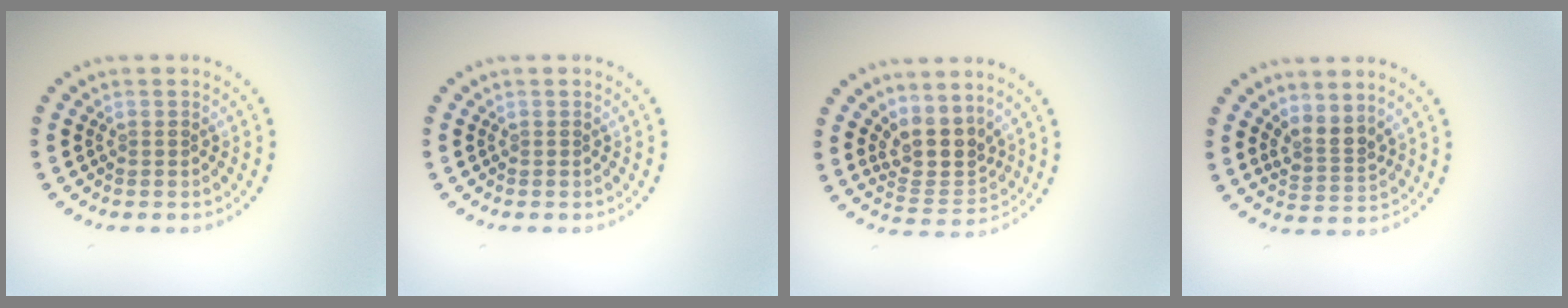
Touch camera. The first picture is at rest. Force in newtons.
{"total": 0.0}
{"total": 3.8, "press": 3.0, "slide": 2.4}
{"total": 2.5, "press": 1.8, "slide": 1.7}